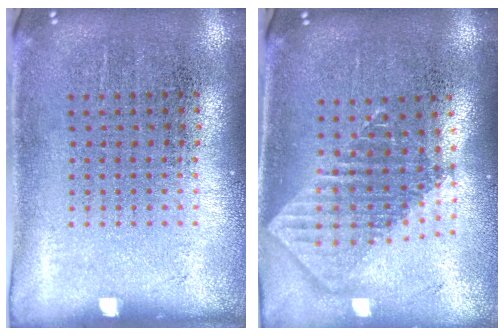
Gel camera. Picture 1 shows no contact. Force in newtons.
{"total": 1.9, "press": 1.5, "slide": 1.2}